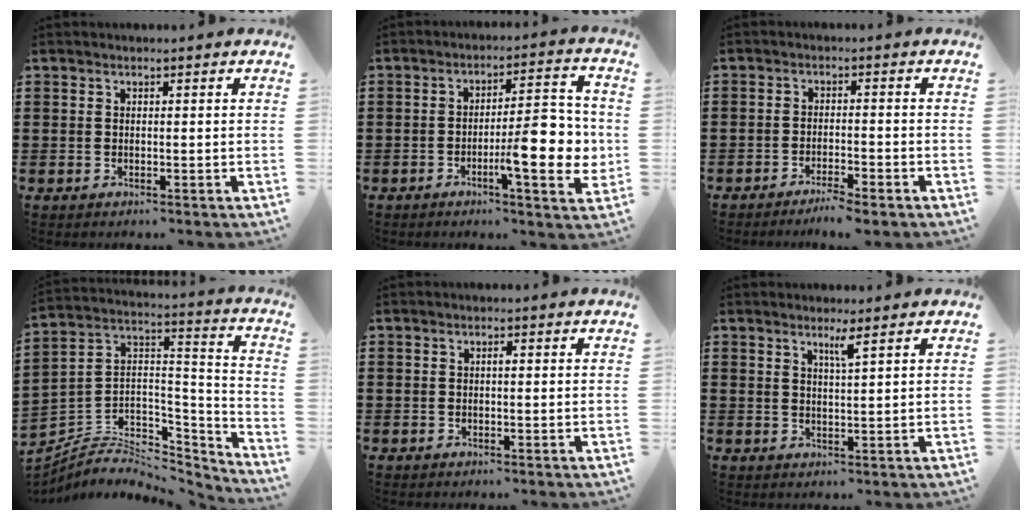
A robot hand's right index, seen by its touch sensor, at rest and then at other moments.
{"total": 10.4, "force": [-2.2, 3.0, 9.7], "torque": [-0.126, -0.004, -0.039]}
{"total": 2.5, "force": [-2.3, -0.2, 0.8], "torque": [-0.017, -0.001, -0.046]}
{"total": 5.2, "force": [-3.6, 3.5, 1.4], "torque": [-0.037, -0.005, -0.069]}
{"total": 0.7, "force": [0.0, 0.2, 0.7], "torque": [-0.015, -0.003, 0.001]}
{"total": 2.4, "force": [1.7, -0.3, 1.7], "torque": [-0.027, -0.008, 0.026]}